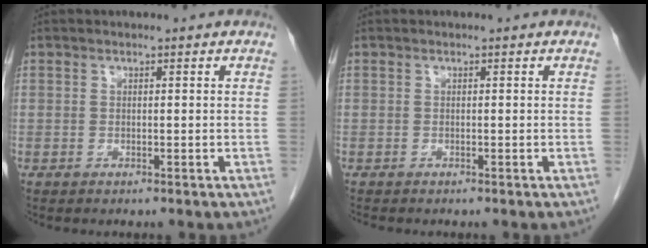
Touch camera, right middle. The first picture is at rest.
{"total": 0.6, "force": [-0.6, 0.1, 0.2], "torque": [-0.006, -0.001, -0.010]}